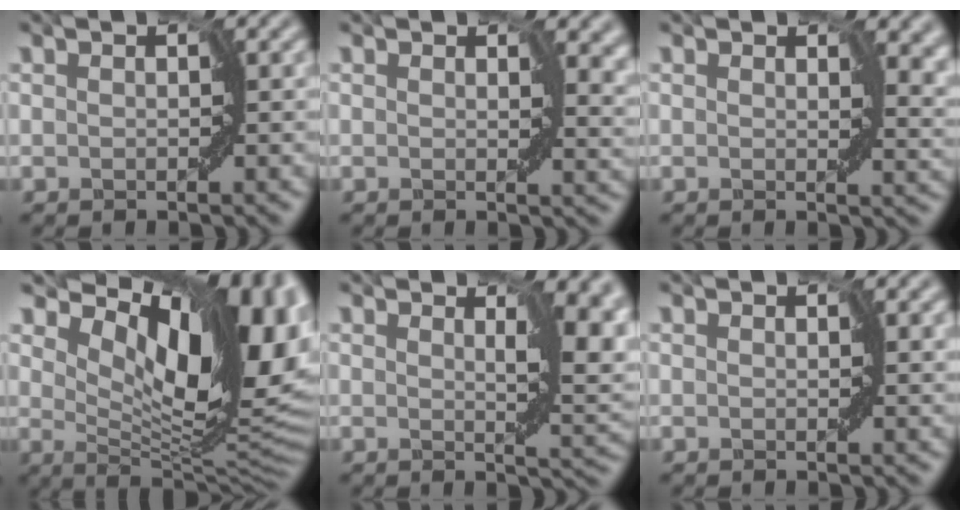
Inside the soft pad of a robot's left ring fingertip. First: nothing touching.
{"total": 4.3, "force": [1.2, 2.8, 3.1], "torque": [-0.026, -0.002, 0.007]}
{"total": 5.1, "force": [1.3, 3.3, 3.6], "torque": [-0.032, -0.003, 0.009]}
{"total": 14.6, "force": [5.2, 6.7, 11.9], "torque": [-0.161, -0.008, 0.092]}
{"total": 7.1, "force": [1.2, 3.3, 6.2], "torque": [-0.082, -0.004, 0.017]}
{"total": 1.0, "force": [0.4, 0.5, 0.7], "torque": [-0.010, -0.003, 0.002]}